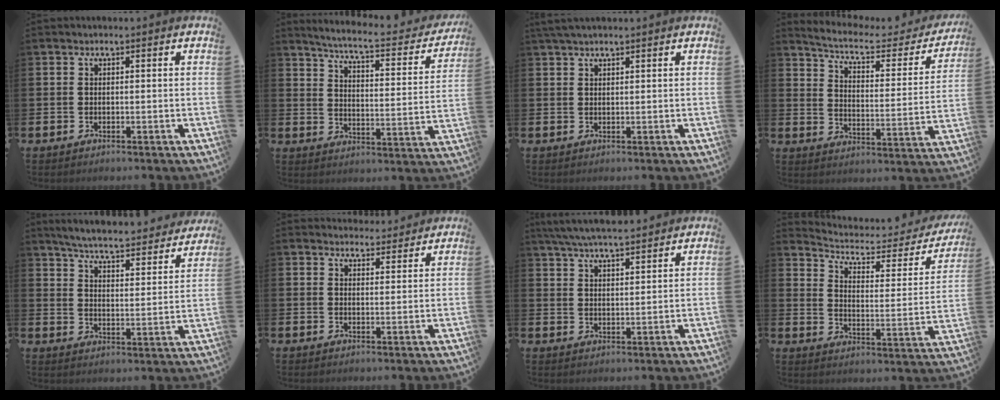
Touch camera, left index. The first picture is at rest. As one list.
[{"total": 5.4, "force": [4.9, 0.2, 2.2], "torque": [-0.063, -0.043, 0.075]}, {"total": 2.1, "force": [1.8, 0.4, 1.1], "torque": [-0.023, 0.003, 0.032]}, {"total": 6.2, "force": [5.4, 1.8, 2.6], "torque": [-0.075, -0.037, 0.084]}, {"total": 5.5, "force": [5.3, 0.2, 1.5], "torque": [-0.049, -0.048, 0.086]}, {"total": 3.3, "force": [3.2, 0.8, -0.2], "torque": [0.005, -0.020, 0.057]}, {"total": 6.0, "force": [5.7, 0.7, 1.7], "torque": [-0.048, -0.021, 0.104]}, {"total": 5.1, "force": [4.1, 2.1, 2.2], "torque": [-0.067, -0.032, 0.061]}]